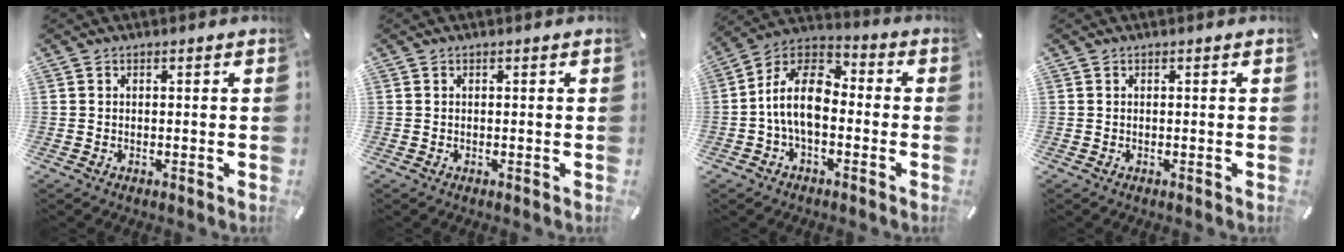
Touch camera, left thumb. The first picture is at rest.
{"total": 0.0}
{"total": 13.1, "force": [-3.1, 7.9, 10.0], "torque": [-0.211, 0.018, -0.060]}
{"total": 0.0}